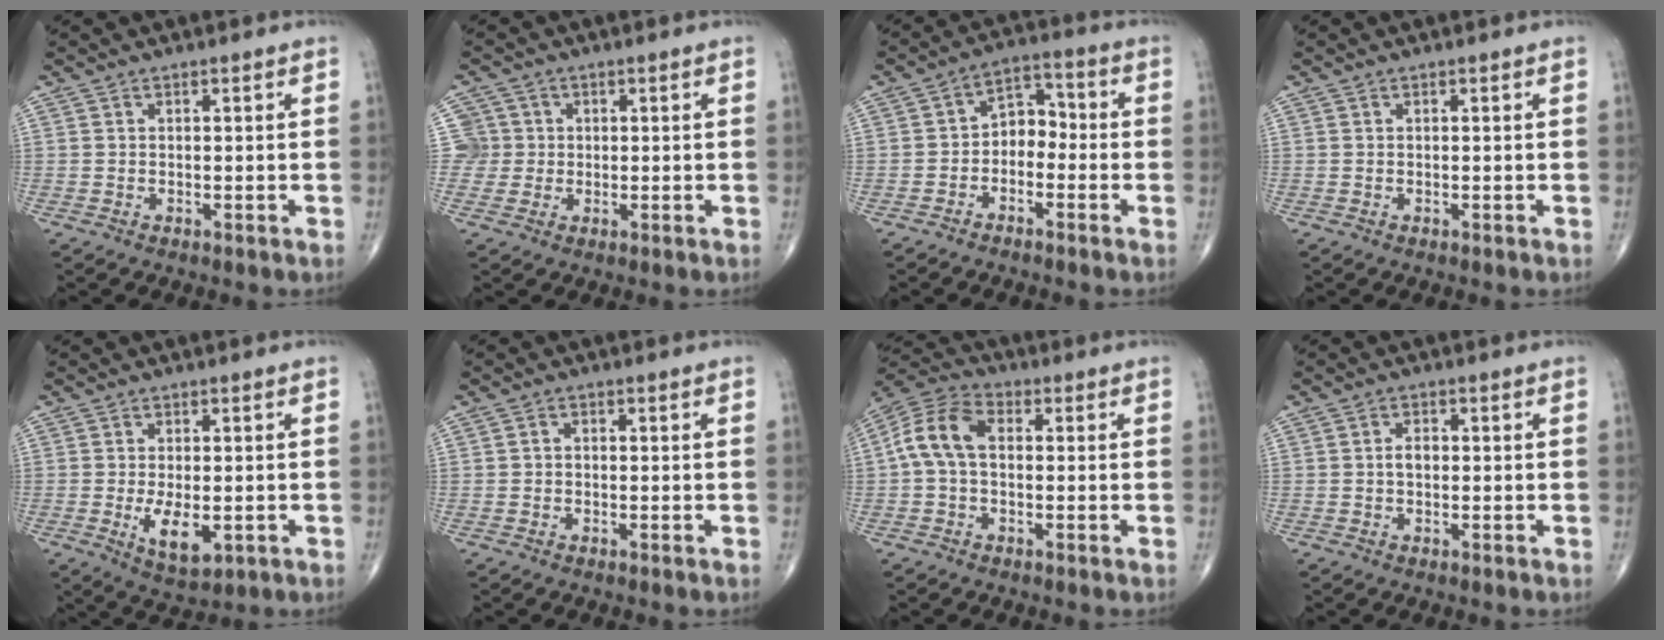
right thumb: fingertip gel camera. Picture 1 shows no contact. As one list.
[{"total": 4.4, "force": [0.4, 4.4, -0.2], "torque": [0.039, 0.010, 0.003]}, {"total": 6.1, "force": [-1.9, 4.4, 3.8], "torque": [-0.037, 0.040, -0.048]}, {"total": 0.0}, {"total": 6.9, "force": [-1.5, 3.3, 5.8], "torque": [-0.096, -0.013, -0.018]}, {"total": 1.1, "force": [-0.2, 0.9, 0.6], "torque": [-0.005, 0.005, -0.006]}, {"total": 9.6, "force": [0.3, 6.1, 7.4], "torque": [-0.148, 0.030, -0.004]}, {"total": 2.1, "force": [-0.2, 1.4, 1.6], "torque": [-0.023, 0.006, -0.006]}]